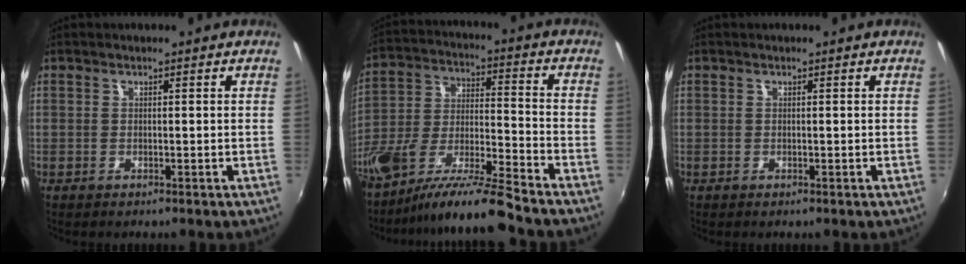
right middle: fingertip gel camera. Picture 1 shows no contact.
{"total": 13.4, "force": [-11.1, -0.3, 7.5], "torque": [-0.150, -0.012, -0.207]}
{"total": 0.0}